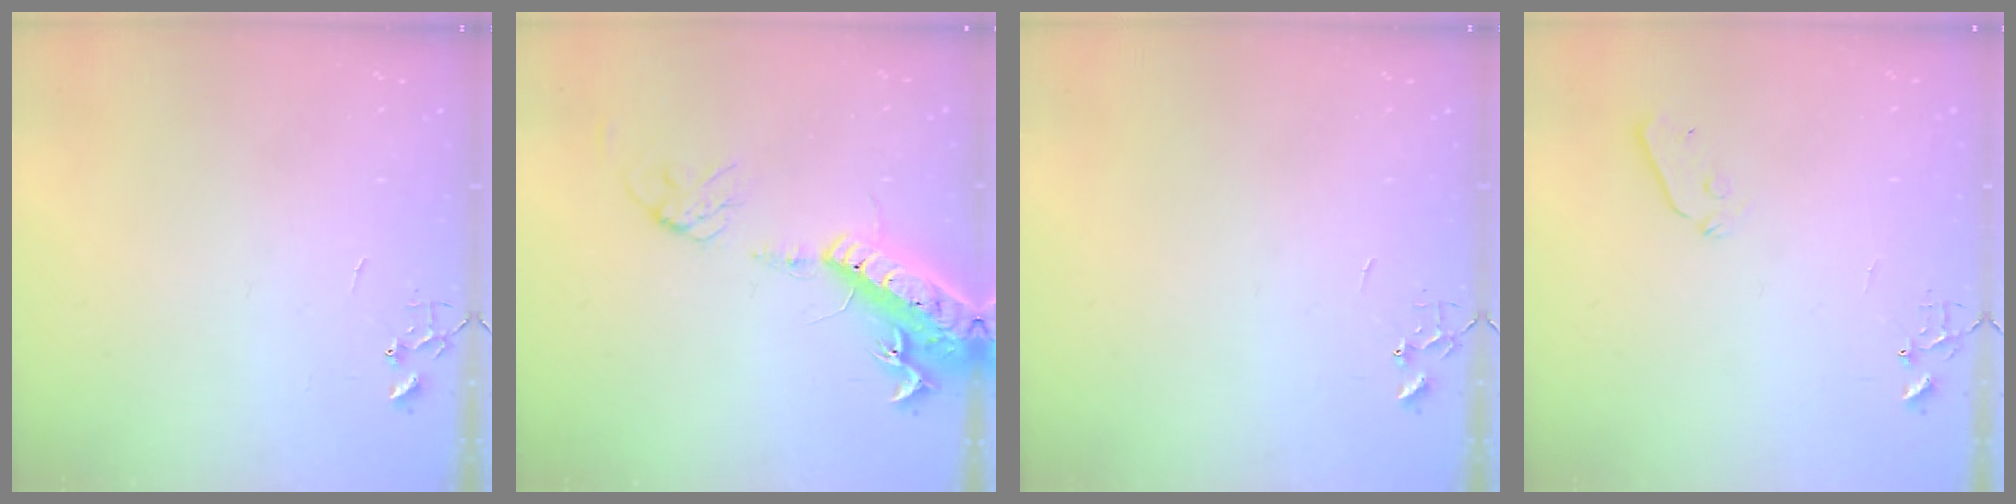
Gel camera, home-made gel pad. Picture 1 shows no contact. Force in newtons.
{"total": 18.0, "press": 17.6, "slide": 4.1}
{"total": 0.0}
{"total": 4.0, "press": 4.0, "slide": 0.5}